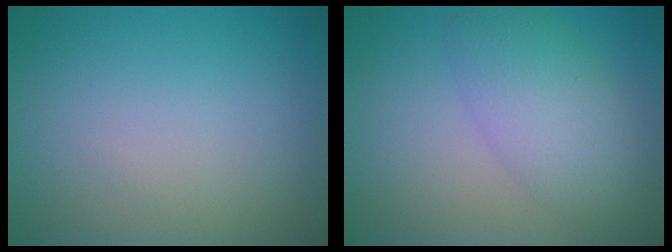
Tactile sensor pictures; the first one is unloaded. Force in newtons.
{"total": 4.8, "press": 4.8, "slide": 0.1}